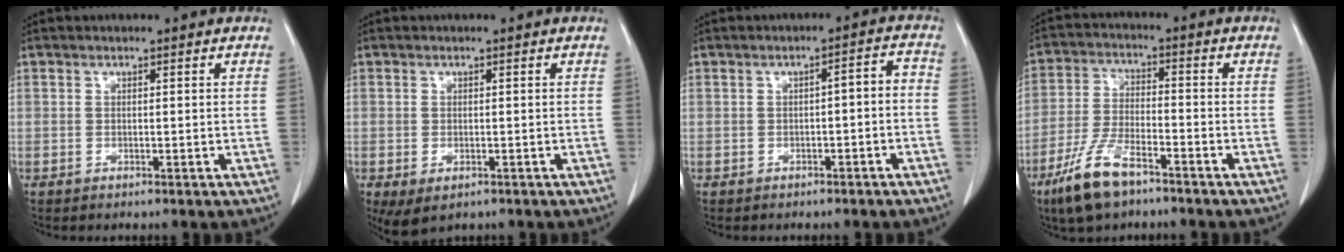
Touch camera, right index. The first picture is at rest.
{"total": 7.4, "force": [-5.2, 3.5, 3.9], "torque": [-0.071, -0.010, -0.076]}
{"total": 3.3, "force": [-1.2, 1.1, 2.9], "torque": [-0.037, 0.020, -0.015]}
{"total": 9.6, "force": [-6.5, 2.8, 6.5], "torque": [-0.141, -0.014, -0.124]}